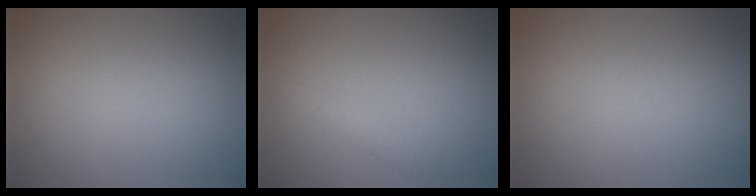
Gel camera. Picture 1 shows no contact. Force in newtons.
{"total": 1.3, "press": 1.3, "slide": 0.2}
{"total": 0.0}